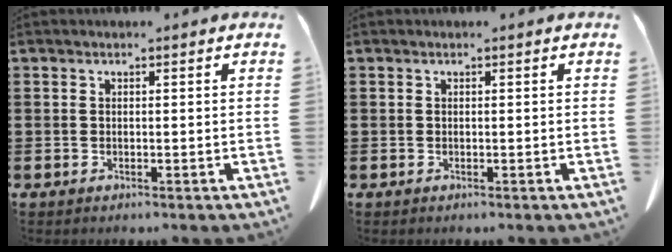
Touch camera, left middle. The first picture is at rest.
{"total": 0.0}